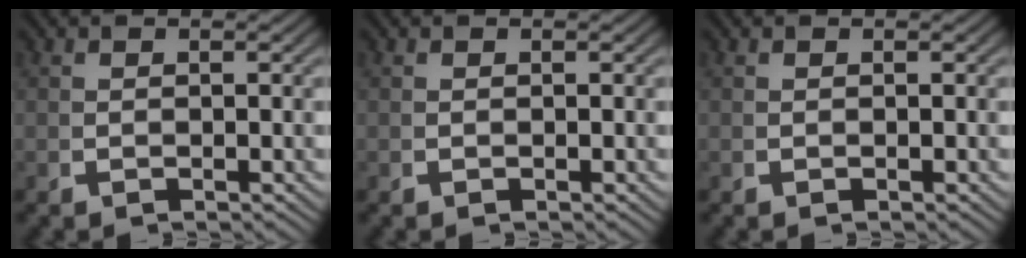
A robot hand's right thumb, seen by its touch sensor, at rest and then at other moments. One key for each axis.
{"total": 0.0}
{"total": 0.0}